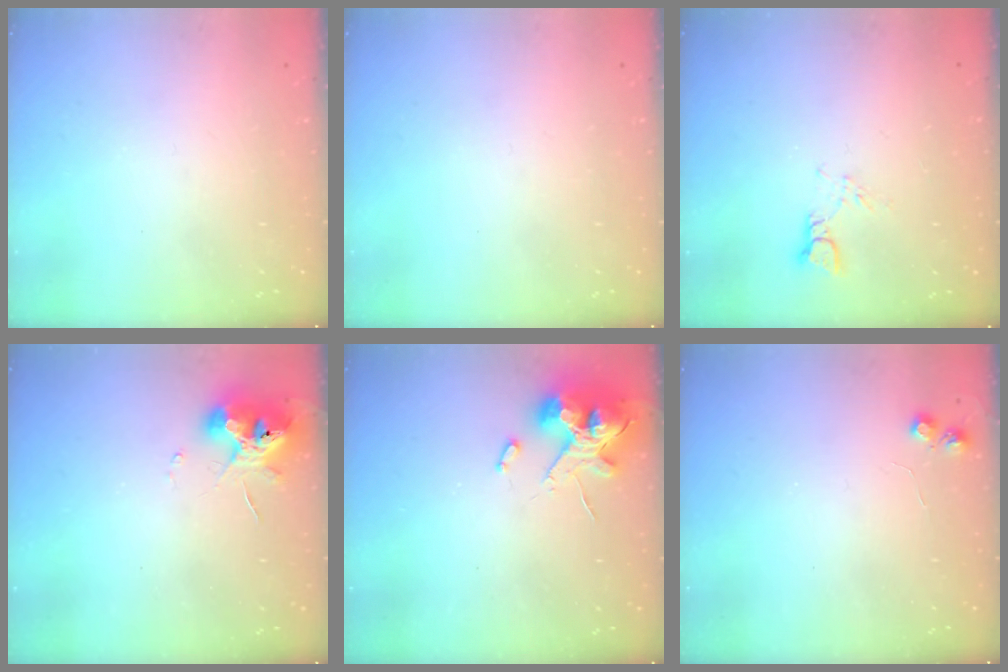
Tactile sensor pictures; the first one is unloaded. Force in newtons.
{"total": 0.0}
{"total": 3.3, "press": 3.3, "slide": 0.2}
{"total": 12.5, "press": 12.4, "slide": 2.0}
{"total": 12.4, "press": 12.3, "slide": 1.3}
{"total": 4.6, "press": 4.6, "slide": 0.5}